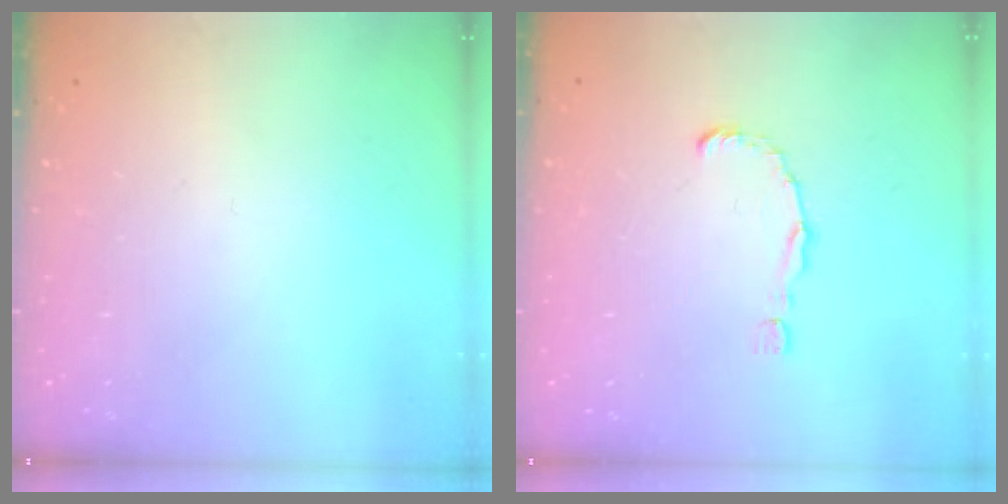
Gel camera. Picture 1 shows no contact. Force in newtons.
{"total": 1.5, "press": 1.5, "slide": 0.2}